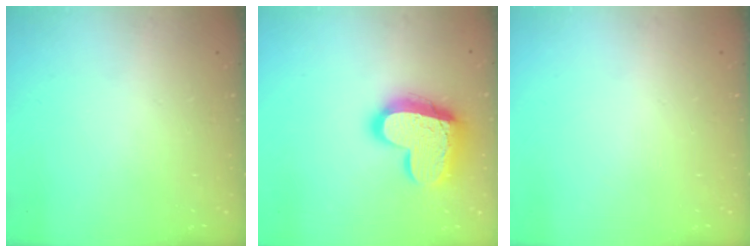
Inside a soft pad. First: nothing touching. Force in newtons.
{"total": 18.4, "press": 18.3, "slide": 1.7}
{"total": 0.0}